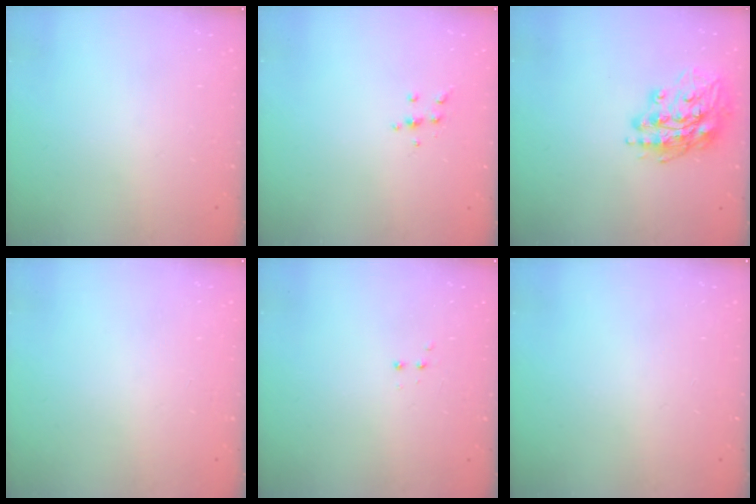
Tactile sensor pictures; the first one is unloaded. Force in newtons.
{"total": 4.0, "press": 3.8, "slide": 1.0}
{"total": 16.0, "press": 16.0, "slide": 1.4}
{"total": 0.0}
{"total": 2.8, "press": 2.8, "slide": 0.6}
{"total": 0.0}